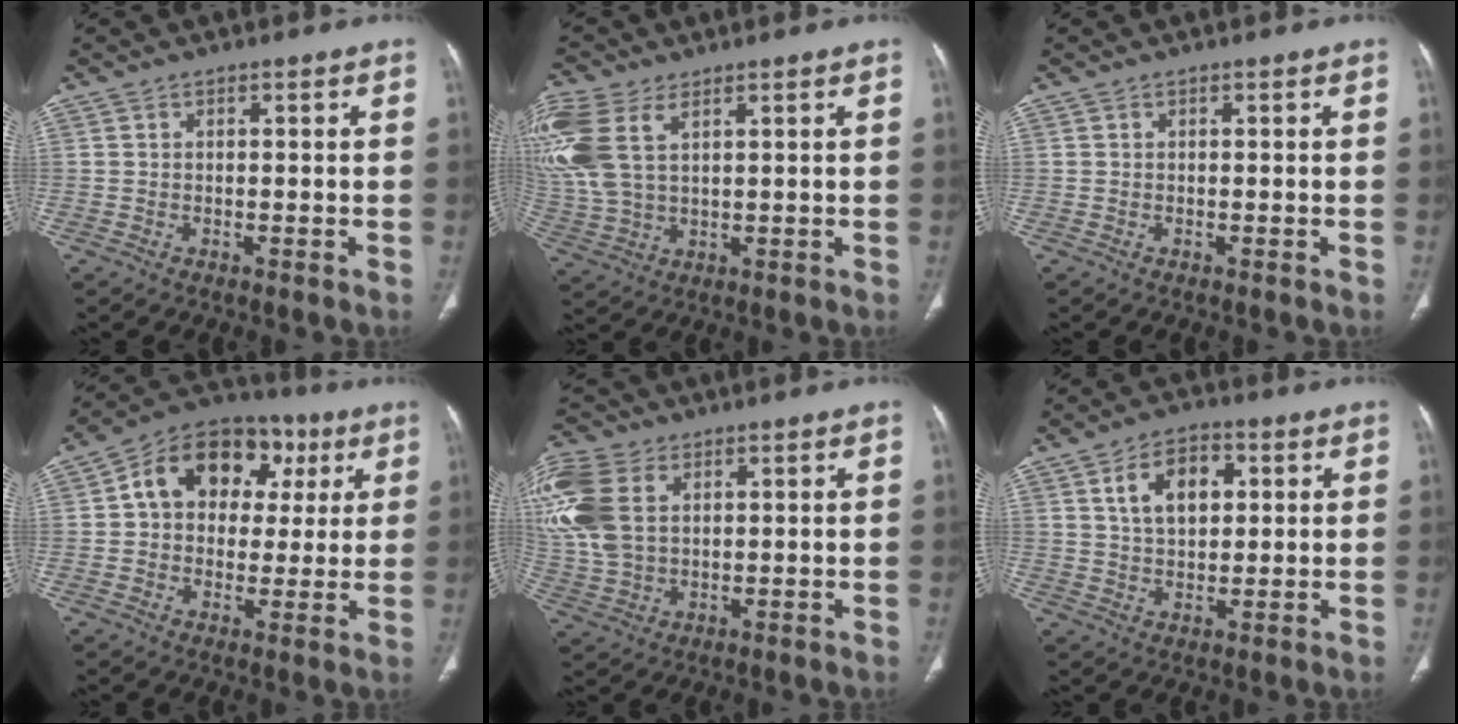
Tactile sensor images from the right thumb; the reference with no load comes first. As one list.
[{"total": 14.4, "force": [5.7, 8.0, 10.5], "torque": [-0.273, 0.002, 0.121]}, {"total": 0.0}, {"total": 16.7, "force": [4.4, 12.6, 10.1], "torque": [-0.105, 0.023, 0.059]}, {"total": 15.5, "force": [4.8, 10.3, 10.6], "torque": [-0.256, 0.002, 0.098]}, {"total": 9.3, "force": [2.9, 5.8, 6.6], "torque": [-0.087, -0.002, 0.049]}]